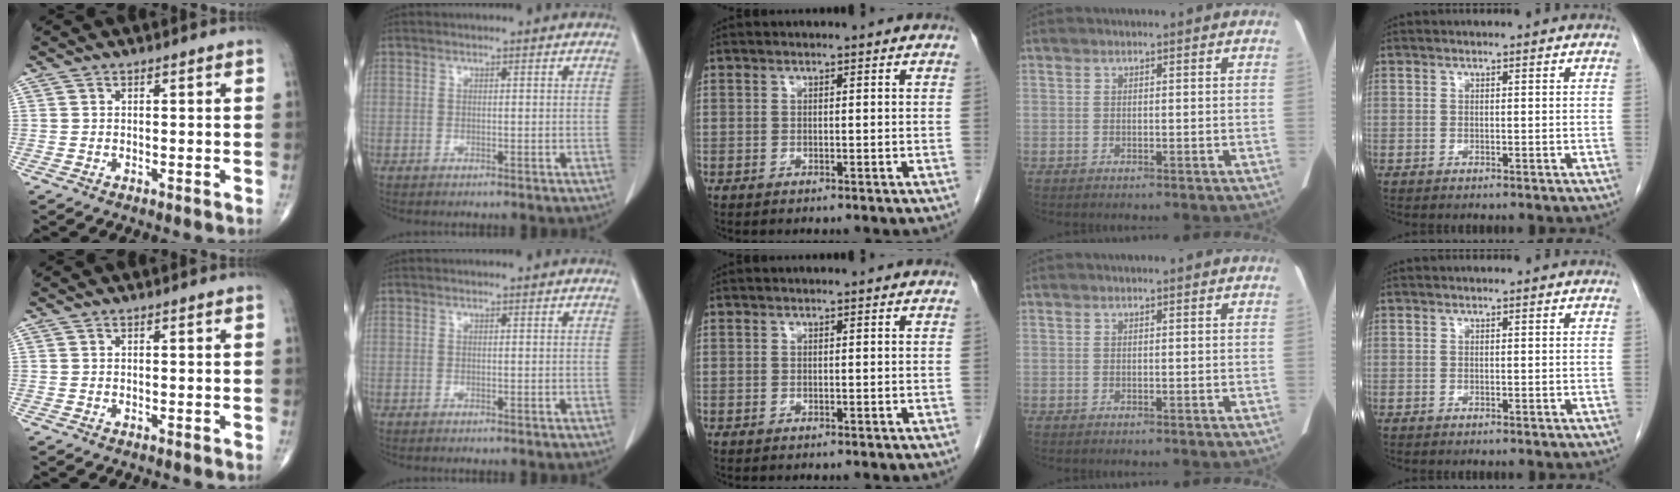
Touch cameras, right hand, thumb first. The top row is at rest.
{}